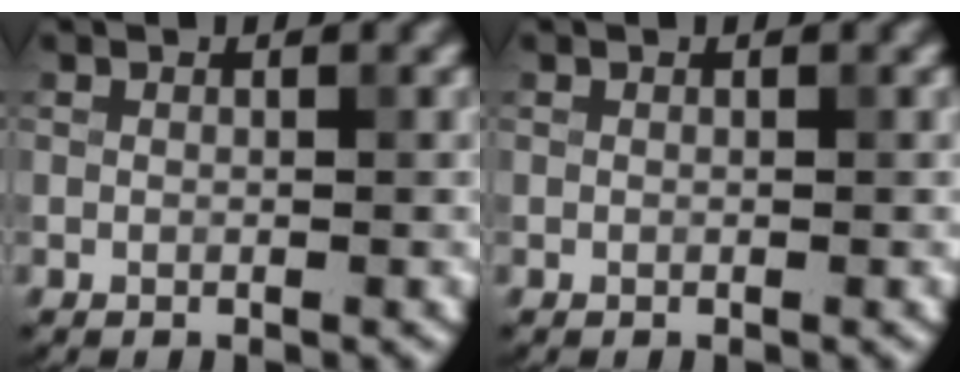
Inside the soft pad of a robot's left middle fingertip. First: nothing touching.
{"total": 0.0}